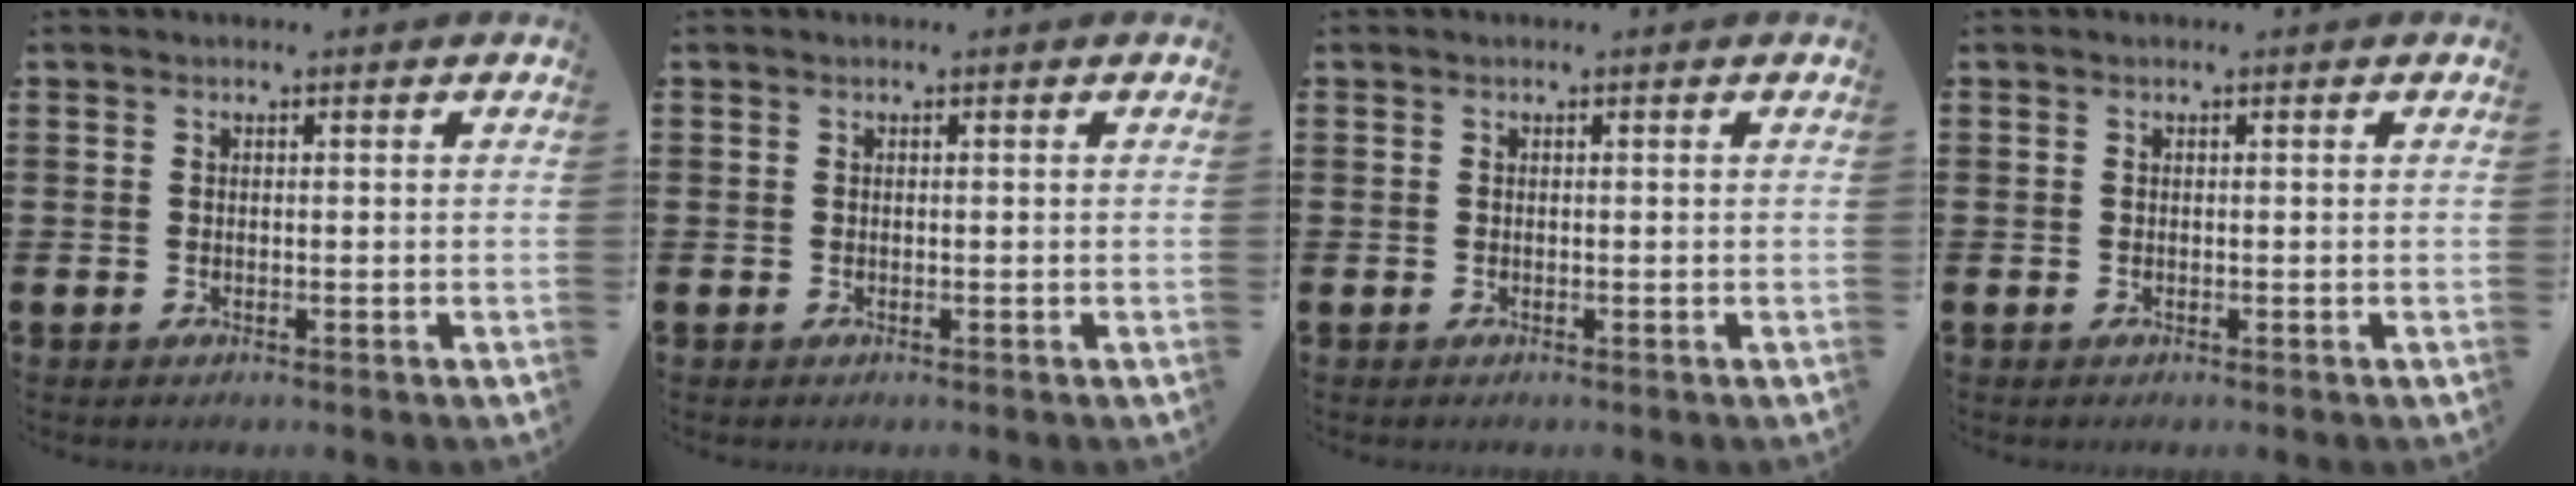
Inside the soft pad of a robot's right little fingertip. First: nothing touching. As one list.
[{"total": 0.0}, {"total": 0.0}, {"total": 0.0}]